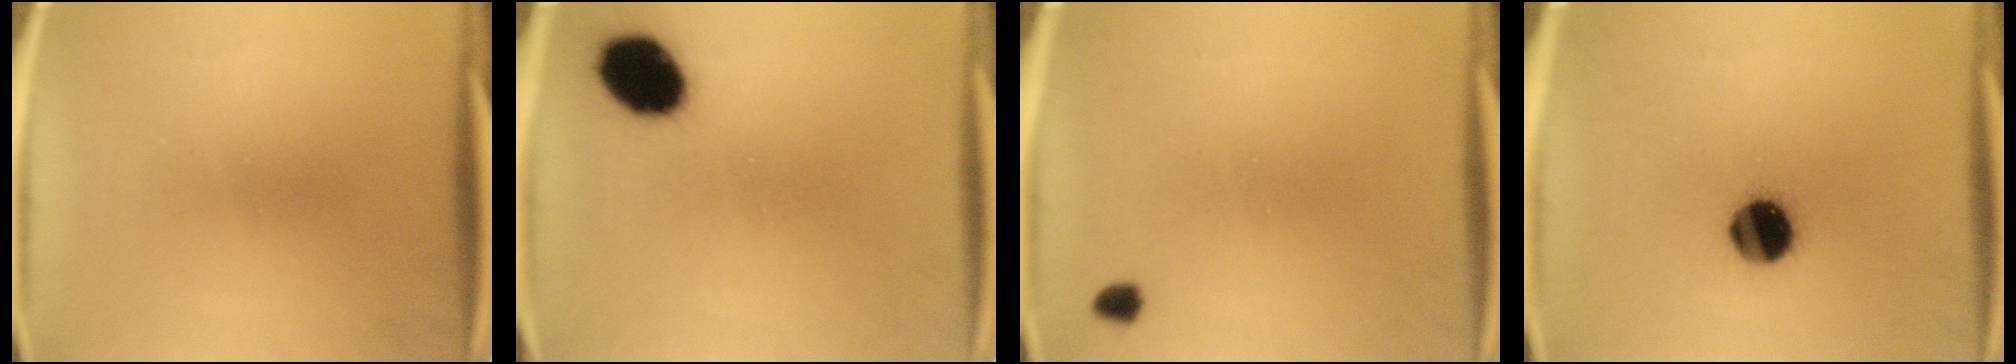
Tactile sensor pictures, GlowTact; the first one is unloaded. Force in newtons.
{"total": 11.5}
{"total": 1.4}
{"total": 10.4}